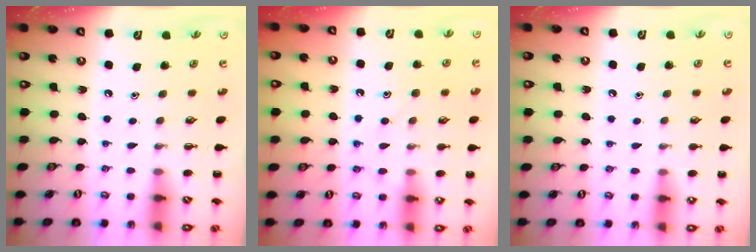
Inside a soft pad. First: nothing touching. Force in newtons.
{"total": 10.7, "press": 10.6, "slide": 0.9}
{"total": 5.6, "press": 5.2, "slide": 2.2}